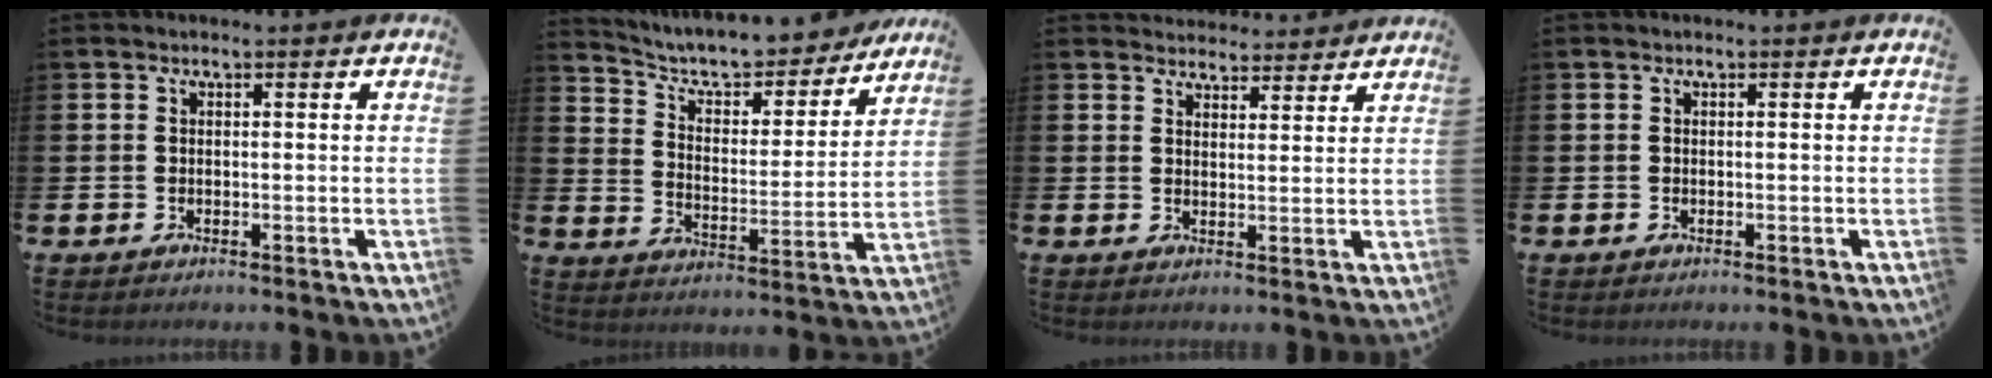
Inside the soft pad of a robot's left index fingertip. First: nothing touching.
{"total": 8.4, "force": [7.8, 1.9, 2.3], "torque": [-0.069, -0.060, 0.132]}
{"total": 3.6, "force": [3.4, 0.9, -0.4], "torque": [0.001, -0.017, 0.063]}
{"total": 0.0}